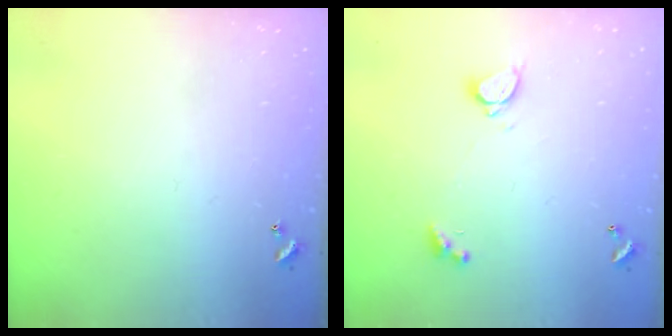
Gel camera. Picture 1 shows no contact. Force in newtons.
{"total": 2.3, "press": 2.2, "slide": 0.7}